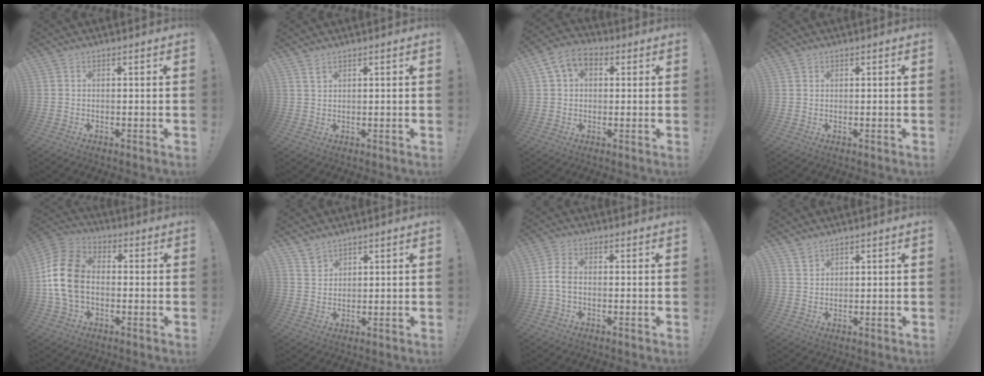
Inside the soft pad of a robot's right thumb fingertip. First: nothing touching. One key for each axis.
{"total": 1.5, "fx": 1.2, "fy": 0.6, "fz": 0.7, "tx": -0.003, "ty": -0.008, "tz": 0.020}
{"total": 7.9, "fx": 2.6, "fy": 5.8, "fz": 4.8, "tx": -0.075, "ty": 0.001, "tz": 0.053}
{"total": 0.9, "fx": 0.6, "fy": 0.6, "fz": 0.0, "tx": -0.003, "ty": 0.002, "tz": 0.013}
{"total": 15.8, "fx": -1.4, "fy": 11.0, "fz": 11.3, "tx": -0.208, "ty": 0.026, "tz": -0.022}
{"total": 3.9, "fx": 3.2, "fy": 2.1, "fz": 0.6, "tx": -0.003, "ty": -0.025, "tz": 0.060}
{"total": 4.8, "fx": -0.6, "fy": 3.0, "fz": 3.7, "tx": -0.083, "ty": 0.012, "tz": -0.010}
{"total": 2.6, "fx": 2.2, "fy": 1.3, "fz": 0.6, "tx": 0.004, "ty": -0.021, "tz": 0.040}